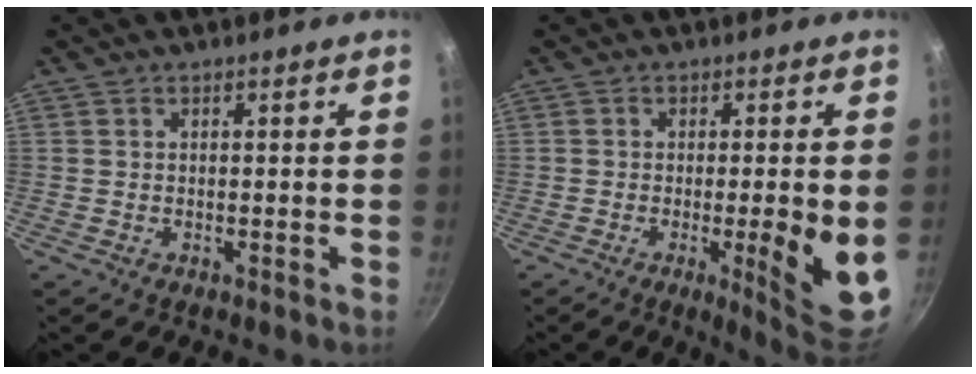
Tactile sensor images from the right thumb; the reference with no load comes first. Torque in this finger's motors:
{"motor_torque": [0.86, 2.43, 1.11, 0.17, 0.08]}